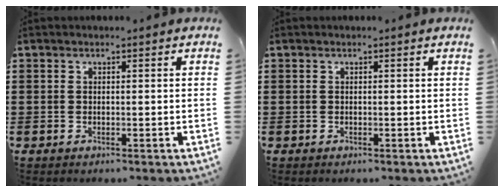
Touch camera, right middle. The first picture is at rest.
{"total": 0.0}